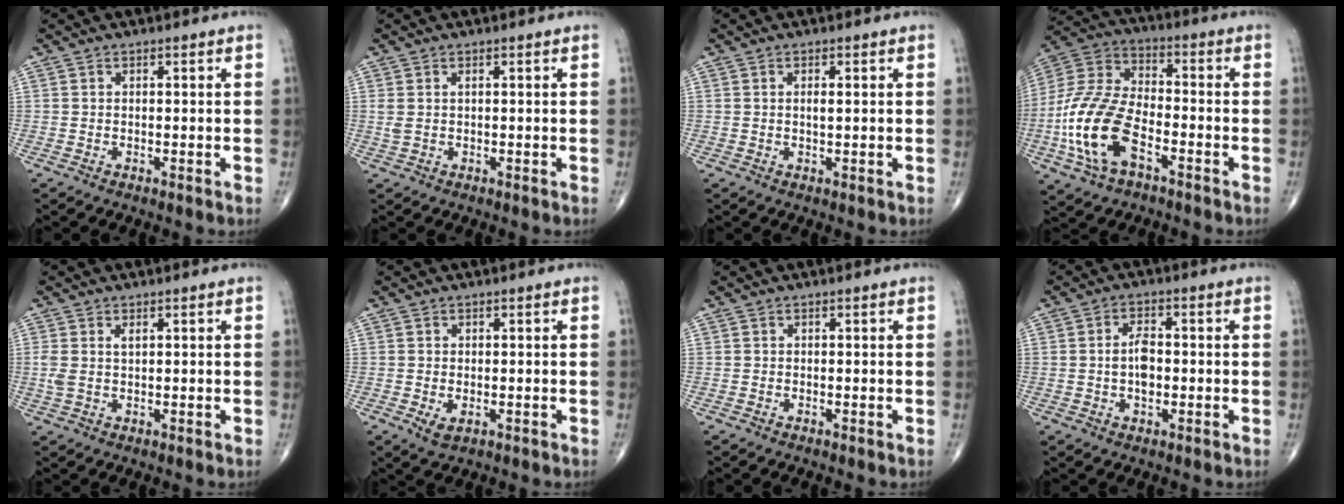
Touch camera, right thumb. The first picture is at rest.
{"total": 1.8, "force": [0.5, 0.8, 1.6], "torque": [-0.044, 0.013, 0.018]}
{"total": 1.5, "force": [0.3, 0.4, 1.4], "torque": [-0.025, 0.001, 0.005]}
{"total": 17.6, "force": [-6.2, 9.2, 13.7], "torque": [-0.288, 0.027, -0.121]}
{"total": 2.9, "force": [0.9, 1.4, 2.4], "torque": [-0.061, 0.010, 0.024]}
{"total": 2.6, "force": [-0.7, 1.5, 2.0], "torque": [-0.034, -0.004, -0.006]}
{"total": 0.0}
{"total": 4.8, "force": [-0.3, 2.6, 4.0], "torque": [-0.066, 0.007, -0.010]}